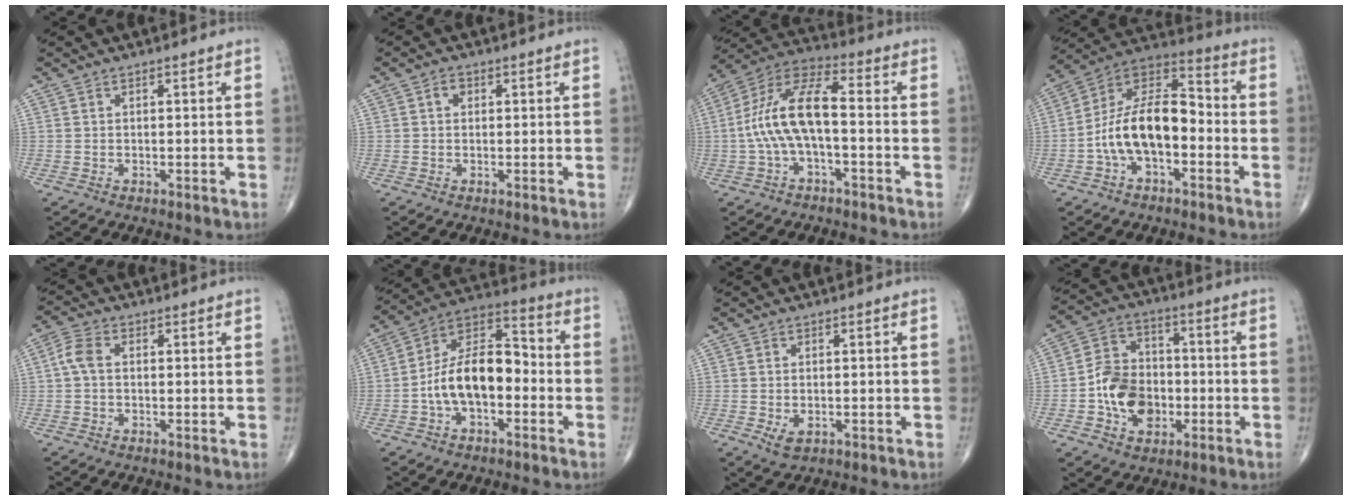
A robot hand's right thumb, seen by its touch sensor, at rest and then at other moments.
{"total": 1.5, "force": [0.3, 1.2, 0.8], "torque": [-0.004, 0.005, 0.003]}
{"total": 12.7, "force": [-1.7, 5.1, 11.5], "torque": [-0.238, 0.050, -0.037]}
{"total": 15.1, "force": [-3.3, 8.1, 12.3], "torque": [-0.212, 0.050, -0.068]}
{"total": 3.9, "force": [0.1, 2.5, 3.0], "torque": [-0.065, 0.012, -0.004]}
{"total": 14.4, "force": [-2.9, 8.2, 11.5], "torque": [-0.189, 0.048, -0.060]}
{"total": 3.0, "force": [-0.9, 1.8, 2.3], "torque": [-0.039, -0.003, -0.008]}
{"total": 12.5, "force": [-2.8, 9.4, 7.8], "torque": [-0.104, 0.029, -0.051]}